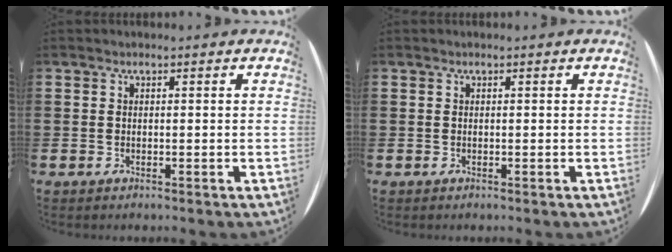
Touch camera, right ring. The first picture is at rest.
{"total": 0.0}